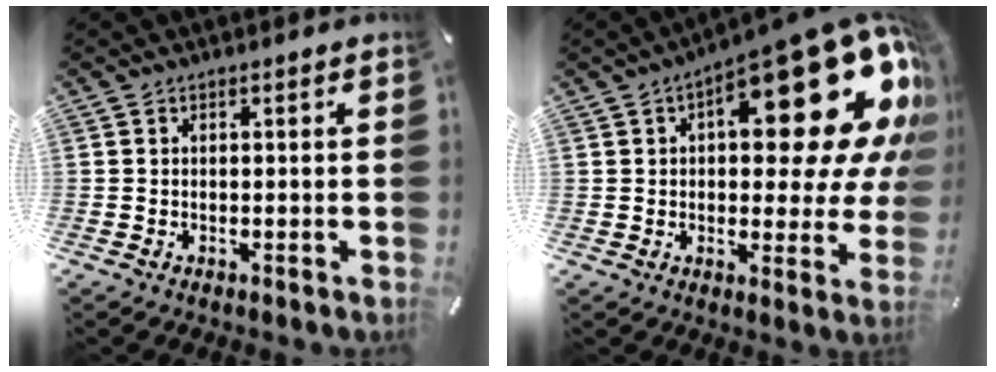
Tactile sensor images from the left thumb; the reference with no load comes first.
{"total": 26.0, "force": [10.4, 10.9, 21.2], "torque": [-0.277, -0.069, 0.170]}